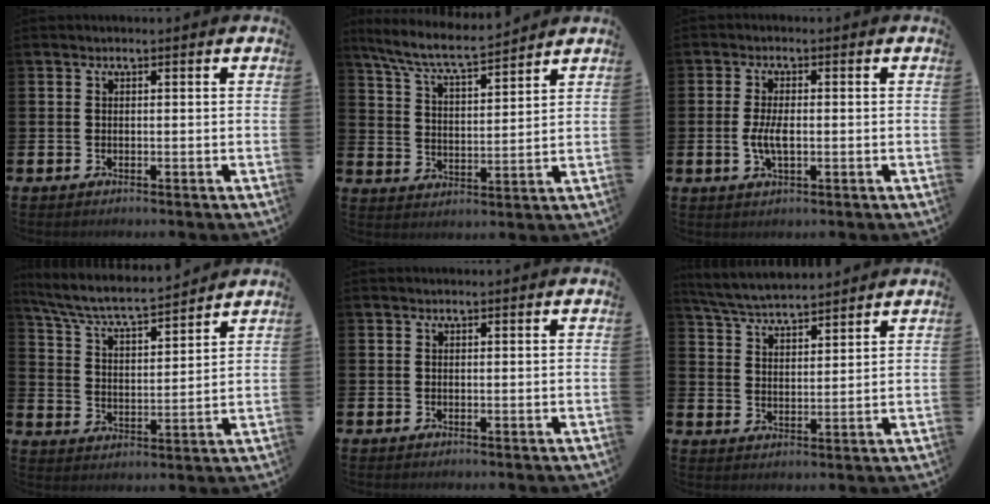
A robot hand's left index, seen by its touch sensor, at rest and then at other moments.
{"total": 7.3, "force": [6.8, 0.6, 2.6], "torque": [-0.076, -0.039, 0.119]}
{"total": 3.8, "force": [-0.3, 1.6, 3.4], "torque": [-0.067, 0.000, -0.009]}
{"total": 6.6, "force": [6.2, 0.6, 2.2], "torque": [-0.070, -0.049, 0.104]}
{"total": 0.0}
{"total": 5.3, "force": [5.3, 0.5, 0.7], "torque": [-0.037, -0.028, 0.094]}